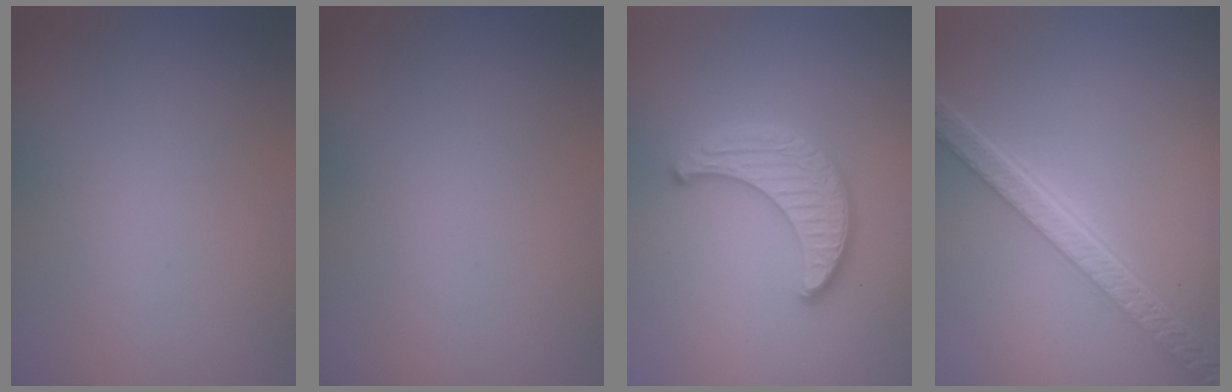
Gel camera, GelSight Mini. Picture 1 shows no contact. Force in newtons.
{"total": 0.0}
{"total": 3.5, "press": 3.4, "slide": 0.7}
{"total": 5.9, "press": 4.3, "slide": 4.0}